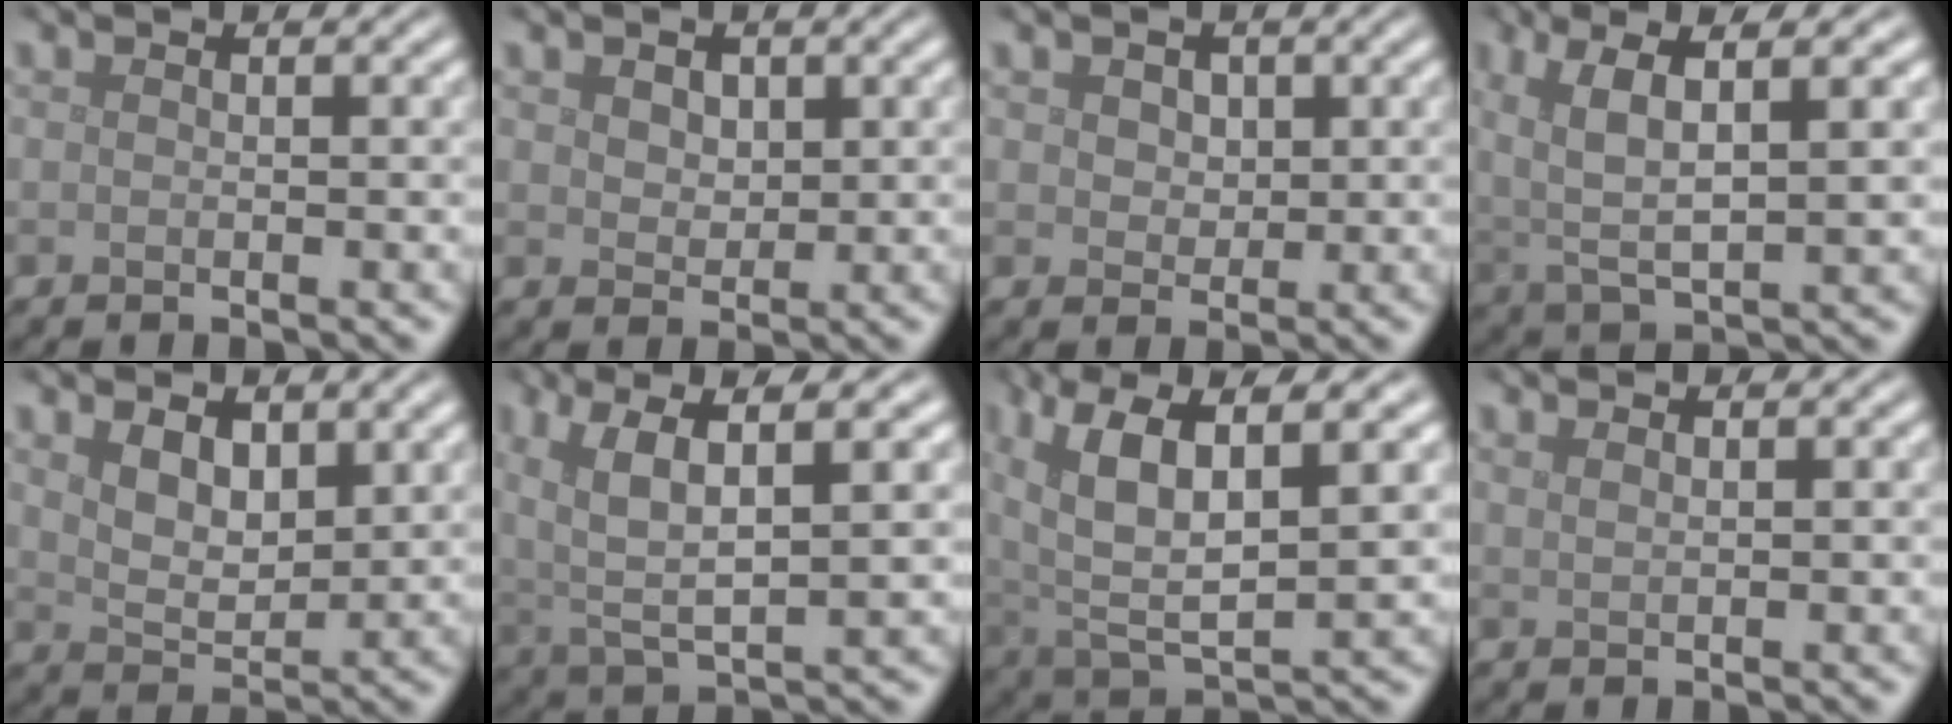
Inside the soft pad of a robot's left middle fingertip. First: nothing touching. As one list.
[{"total": 1.9, "force": [0.9, 1.3, 1.0], "torque": [-0.022, -0.001, 0.016]}, {"total": 2.3, "force": [1.0, 1.8, 1.1], "torque": [-0.024, 0.002, 0.015]}, {"total": 6.5, "force": [2.7, 1.9, 5.7], "torque": [-0.120, 0.006, 0.053]}, {"total": 3.3, "force": [1.8, 1.7, 2.1], "torque": [-0.047, -0.006, 0.035]}, {"total": 7.3, "force": [3.2, 2.2, 6.1], "torque": [-0.131, 0.007, 0.062]}, {"total": 9.4, "force": [3.9, 3.7, 7.7], "torque": [-0.170, 0.008, 0.072]}, {"total": 1.0, "force": [0.8, 0.2, 0.5], "torque": [-0.006, -0.001, 0.012]}]